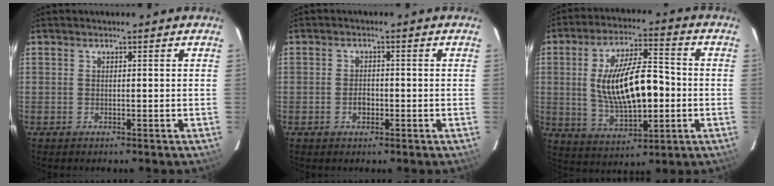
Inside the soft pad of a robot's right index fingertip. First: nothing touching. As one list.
[{"total": 2.3, "force": [-0.8, 1.6, 1.4], "torque": [-0.027, 0.004, -0.014]}, {"total": 16.1, "force": [-0.6, 6.3, 14.8], "torque": [-0.270, 0.006, 0.004]}]